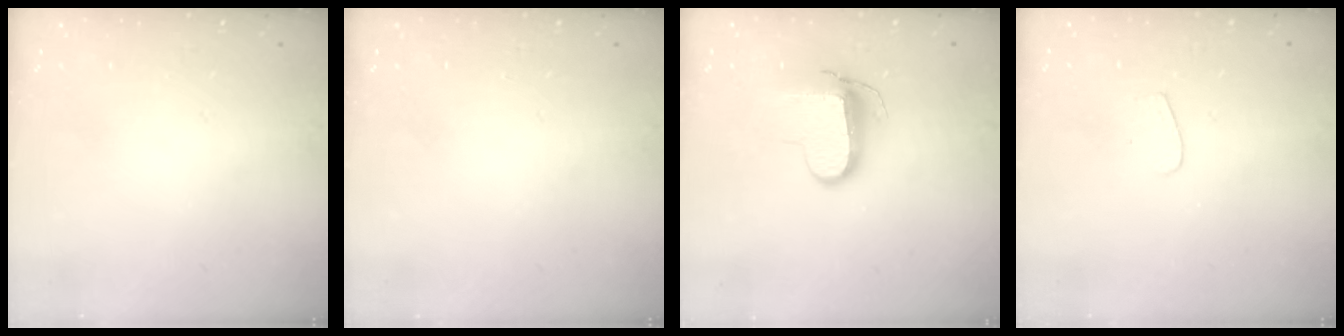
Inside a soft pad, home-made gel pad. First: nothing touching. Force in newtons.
{"total": 0.0}
{"total": 9.5, "press": 9.5, "slide": 0.8}
{"total": 4.0, "press": 4.0, "slide": 0.4}